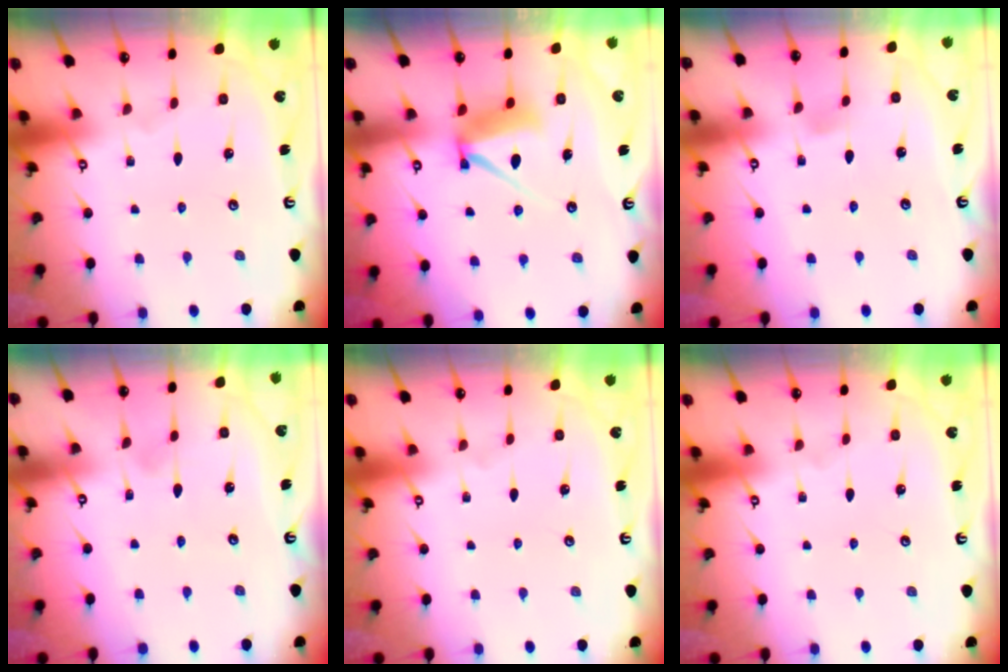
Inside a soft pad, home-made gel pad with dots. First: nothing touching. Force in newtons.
{"total": 7.4, "press": 7.4, "slide": 0.6}
{"total": 3.2, "press": 3.1, "slide": 0.5}
{"total": 4.4, "press": 4.3, "slide": 0.6}
{"total": 0.0}
{"total": 0.0}